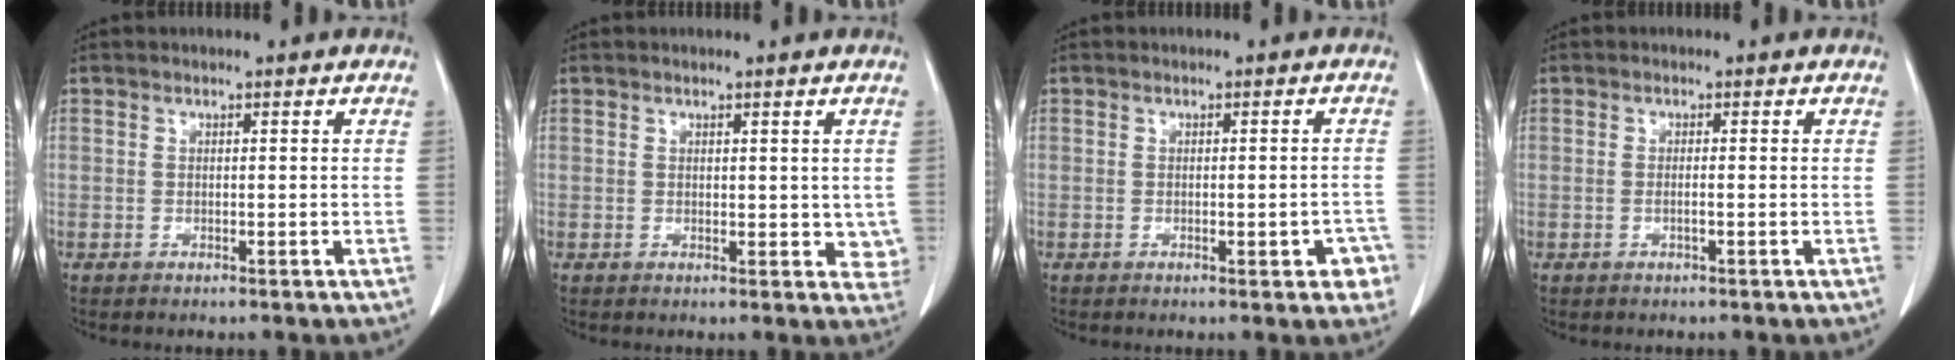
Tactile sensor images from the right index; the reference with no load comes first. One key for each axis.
{"total": 3.0, "fx": 0.8, "fy": 2.0, "fz": 2.0, "tx": -0.005, "ty": -0.006, "tz": 0.012}
{"total": 3.6, "fx": -1.5, "fy": 1.3, "fz": 3.1, "tx": -0.023, "ty": 0.006, "tz": -0.010}
{"total": 0.7, "fx": -0.1, "fy": -0.1, "fz": 0.6, "tx": -0.012, "ty": 0.002, "tz": 0.001}